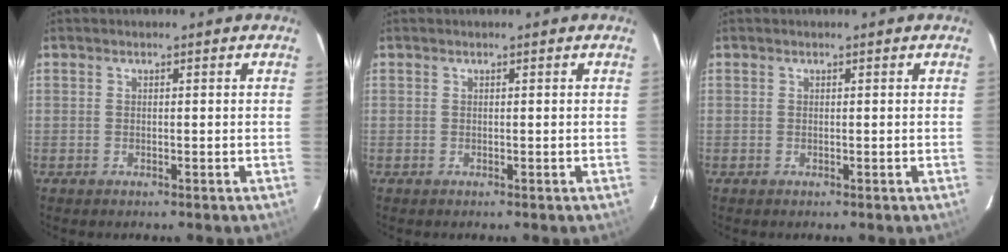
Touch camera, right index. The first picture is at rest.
{"total": 0.0}
{"total": 0.0}